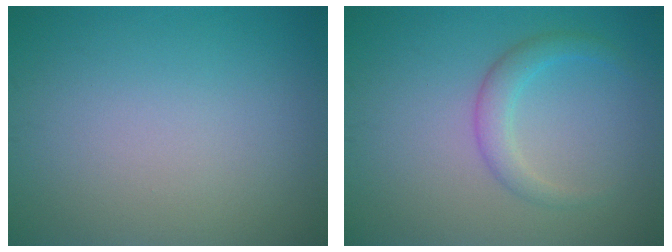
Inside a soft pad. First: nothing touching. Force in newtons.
{"total": 2.3, "press": 2.3, "slide": 0.1}